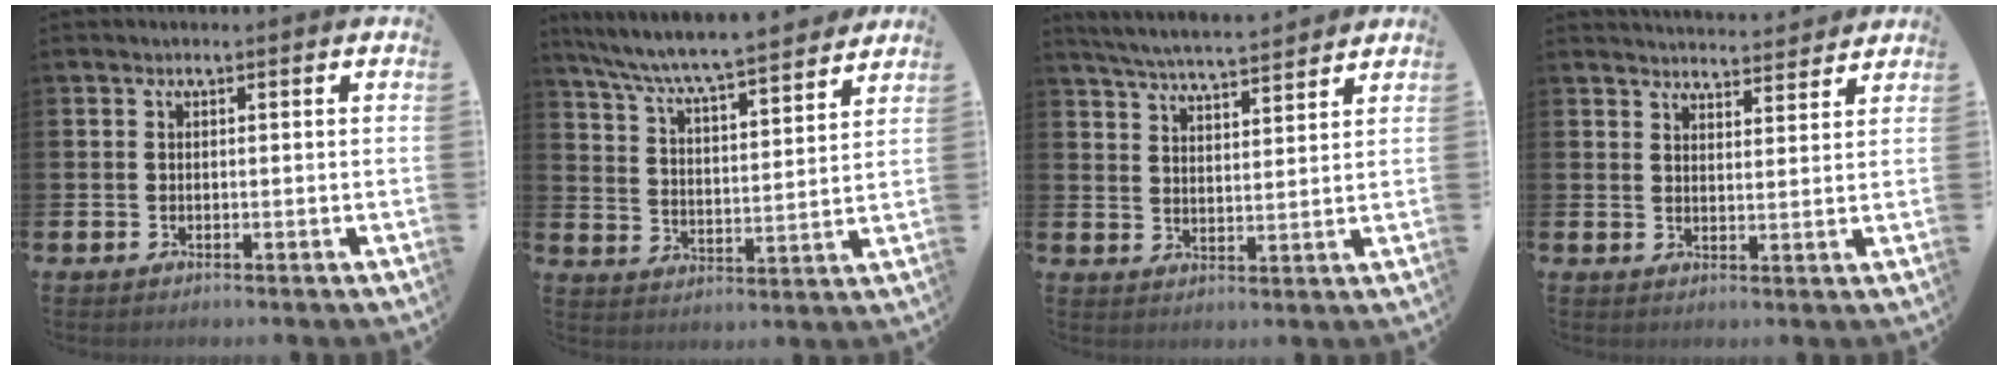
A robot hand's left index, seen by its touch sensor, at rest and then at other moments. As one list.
[{"total": 7.5, "force": [7.2, 0.1, 2.1], "torque": [-0.075, -0.058, 0.123]}, {"total": 5.4, "force": [5.4, 0.0, 0.9], "torque": [-0.039, -0.029, 0.096]}, {"total": 4.1, "force": [4.0, 0.3, -0.1], "torque": [-0.007, -0.026, 0.073]}]